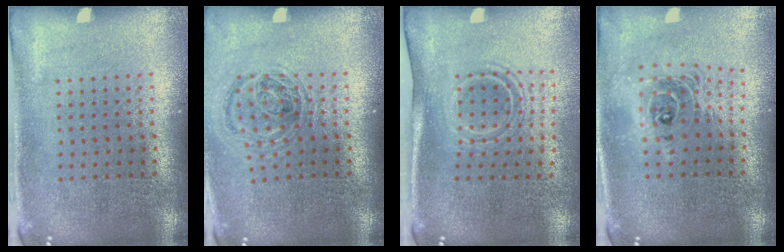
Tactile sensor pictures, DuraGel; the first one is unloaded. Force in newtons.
{"total": 0.9, "press": 0.9, "slide": 0.2}
{"total": 1.7, "press": 1.1, "slide": 1.2}
{"total": 2.0, "press": 1.5, "slide": 1.3}